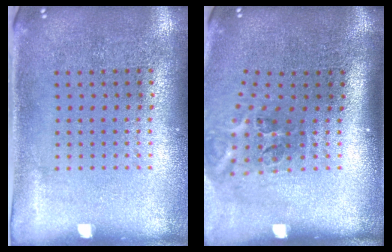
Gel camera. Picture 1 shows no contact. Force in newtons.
{"total": 2.2, "press": 1.3, "slide": 1.7}